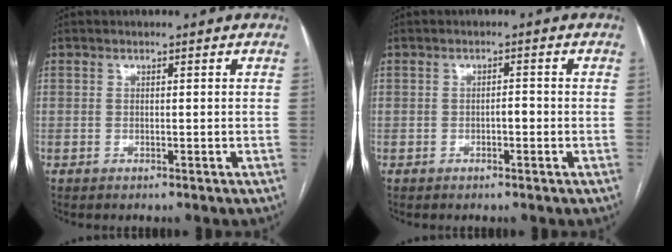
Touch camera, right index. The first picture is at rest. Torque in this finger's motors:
{"motor_torque": [0.76, 0.15, 0.01, 0.02]}